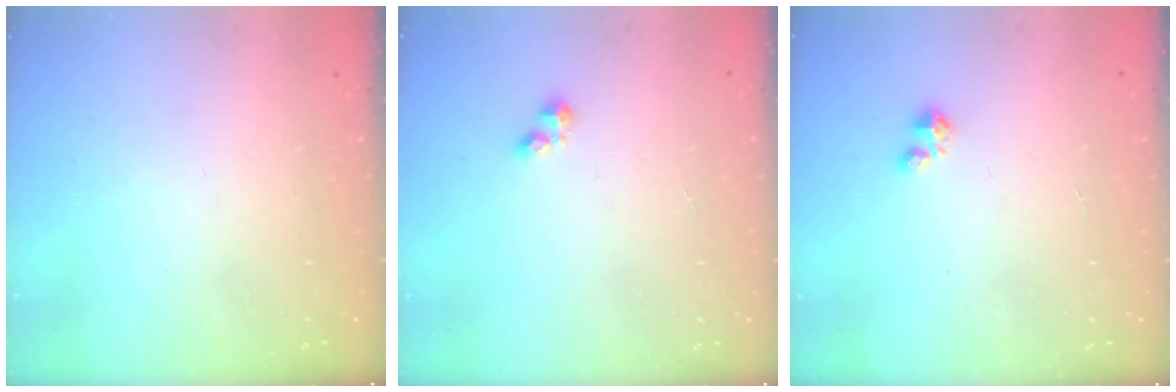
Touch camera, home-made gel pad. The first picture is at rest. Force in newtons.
{"total": 2.7, "press": 2.7, "slide": 0.4}
{"total": 3.0, "press": 3.0, "slide": 0.3}